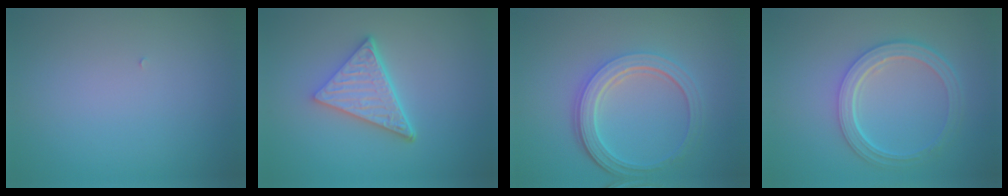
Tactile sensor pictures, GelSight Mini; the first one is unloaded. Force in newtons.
{"total": 4.9, "press": 3.5, "slide": 3.5}
{"total": 5.0, "press": 3.8, "slide": 3.3}
{"total": 4.8, "press": 3.6, "slide": 3.2}